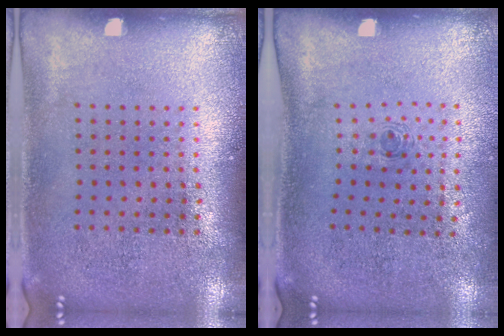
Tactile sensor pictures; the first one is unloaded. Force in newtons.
{"total": 0.7, "press": 0.3, "slide": 0.6}